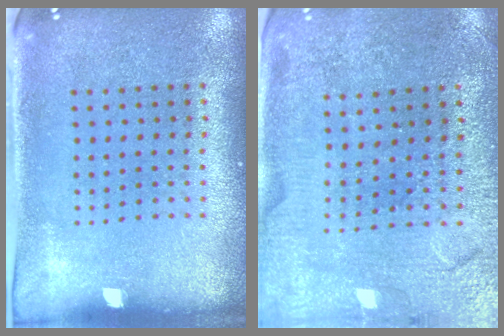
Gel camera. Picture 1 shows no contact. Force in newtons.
{"total": 1.5, "press": 1.5, "slide": 0.2}